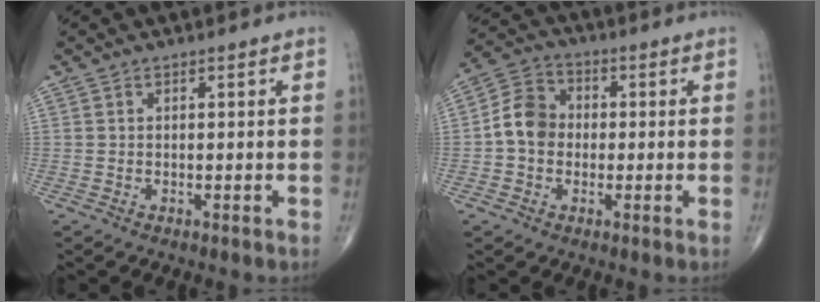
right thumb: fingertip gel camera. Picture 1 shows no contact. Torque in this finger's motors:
{"motor_torque": [0.25, 1.34, 0.88, -0.16, 0.06]}